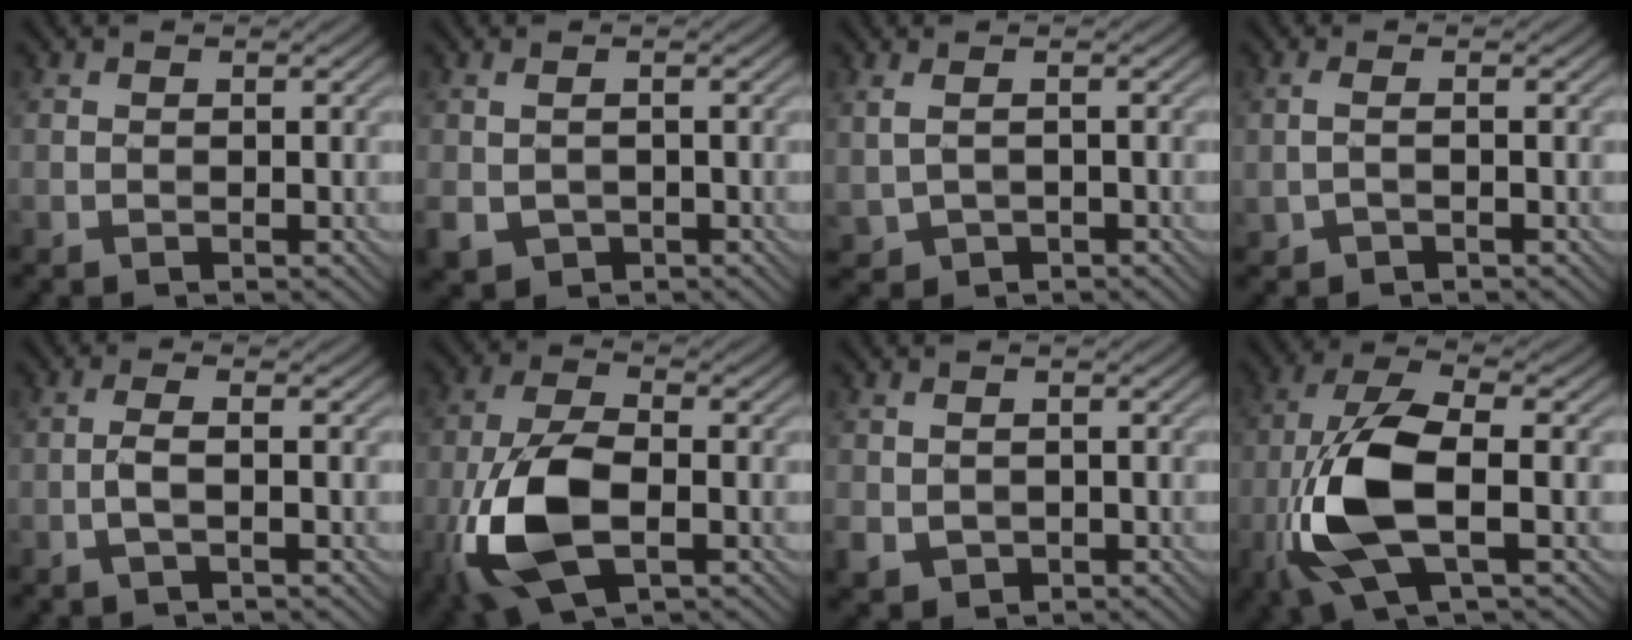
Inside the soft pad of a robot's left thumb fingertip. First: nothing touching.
{"total": 2.7, "force": [-0.8, 2.0, 1.7], "torque": [-0.053, -0.009, -0.014]}
{"total": 2.1, "force": [0.1, 1.4, 1.6], "torque": [-0.046, -0.003, 0.010]}
{"total": 1.3, "force": [-0.3, 0.4, 1.1], "torque": [-0.033, 0.003, -0.006]}
{"total": 2.1, "force": [-0.7, 0.2, 1.9], "torque": [-0.047, 0.007, -0.017]}
{"total": 12.8, "force": [-4.2, 6.4, 10.3], "torque": [-0.251, -0.017, -0.086]}
{"total": 2.3, "force": [-0.2, 1.9, 1.2], "torque": [-0.039, -0.005, -0.001]}
{"total": 11.7, "force": [-3.0, 4.5, 10.3], "torque": [-0.238, -0.002, -0.061]}